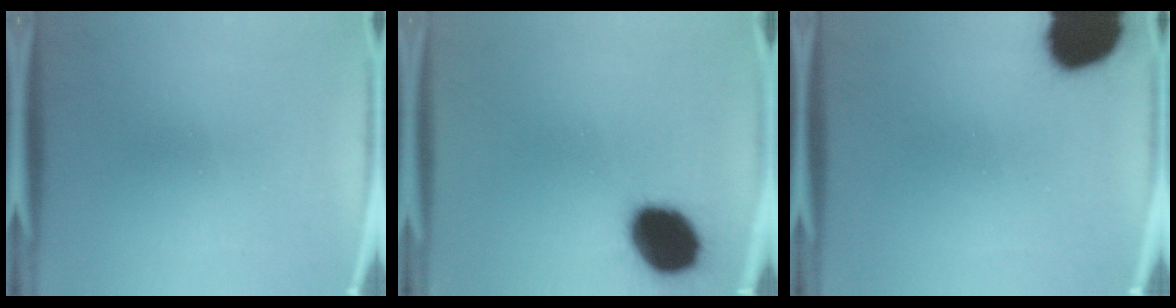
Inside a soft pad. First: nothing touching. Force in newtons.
{"total": 15.9}
{"total": 17.2}